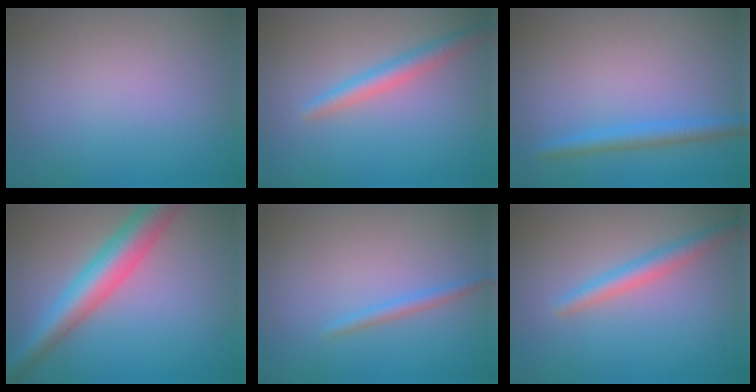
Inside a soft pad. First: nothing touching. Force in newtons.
{"total": 2.4, "press": 2.4, "slide": 0.1}
{"total": 2.2, "press": 2.2, "slide": 0.2}
{"total": 6.3, "press": 6.3, "slide": 0.1}
{"total": 1.3, "press": 1.3, "slide": 0.0}
{"total": 2.4, "press": 2.4, "slide": 0.1}